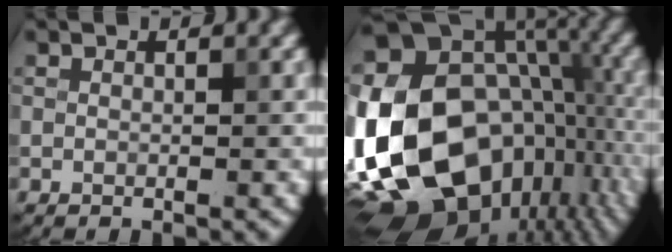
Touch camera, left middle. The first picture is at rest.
{"total": 22.6, "force": [-4.5, 16.6, 14.6], "torque": [-0.289, -0.013, -0.069]}